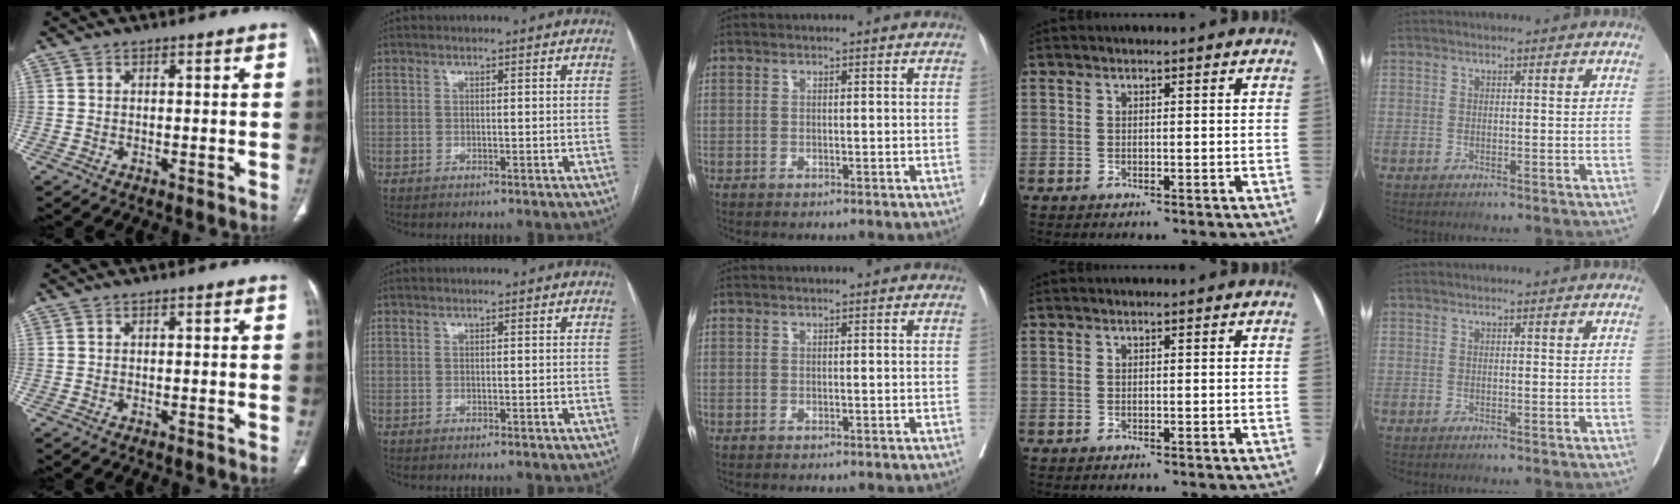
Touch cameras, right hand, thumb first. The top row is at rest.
{}